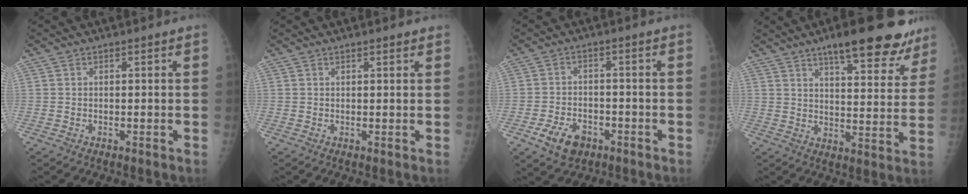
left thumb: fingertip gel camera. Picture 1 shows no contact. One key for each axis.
{"total": 1.4, "fx": 1.0, "fy": 0.2, "fz": 0.9, "tx": -0.010, "ty": -0.001, "tz": 0.013}
{"total": 6.8, "fx": -3.6, "fy": 4.4, "fz": 3.7, "tx": -0.056, "ty": 0.020, "tz": -0.057}
{"total": 18.4, "fx": 13.2, "fy": 5.1, "fz": 11.8, "tx": -0.117, "ty": -0.054, "tz": 0.176}